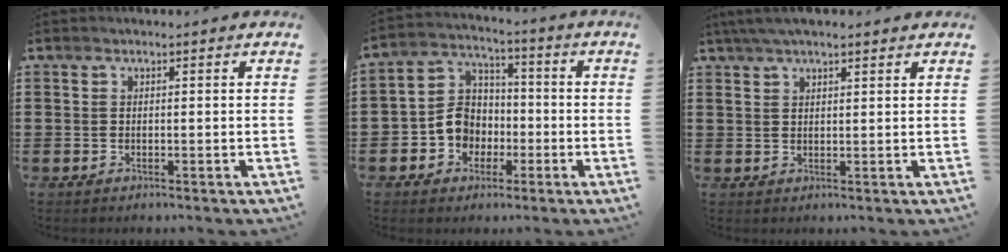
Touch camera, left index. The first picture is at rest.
{"total": 7.1, "force": [-2.2, 6.3, 2.5], "torque": [-0.079, 0.012, -0.047]}
{"total": 3.7, "force": [2.7, 1.1, 2.2], "torque": [-0.050, 0.005, 0.050]}